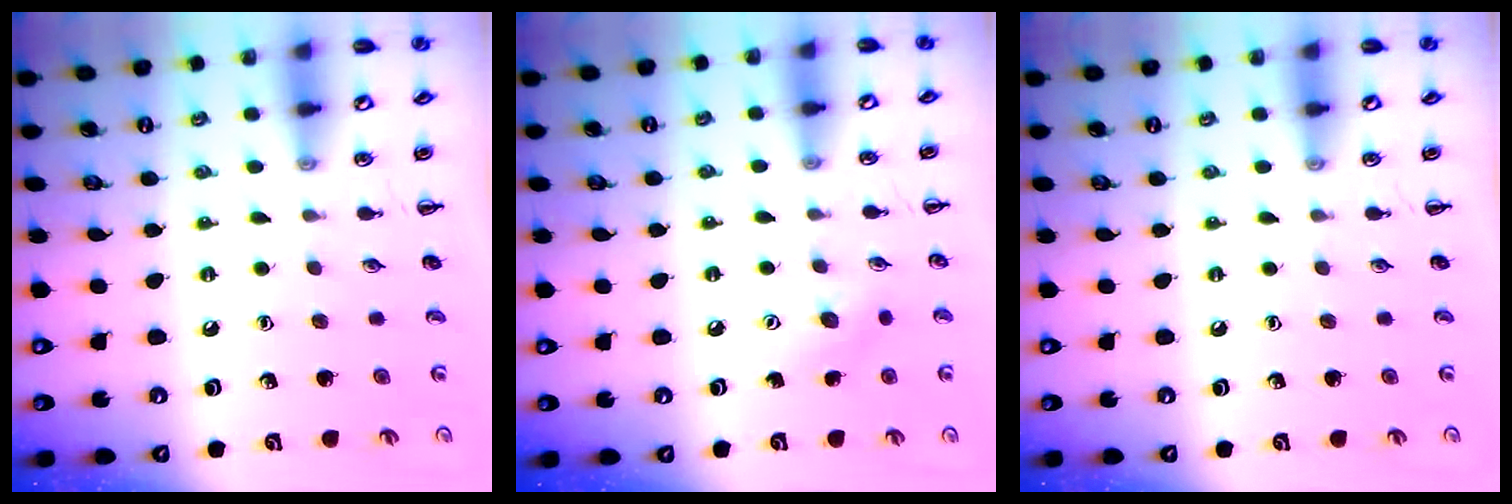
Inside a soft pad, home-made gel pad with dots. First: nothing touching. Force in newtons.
{"total": 6.2, "press": 6.0, "slide": 1.4}
{"total": 0.0}